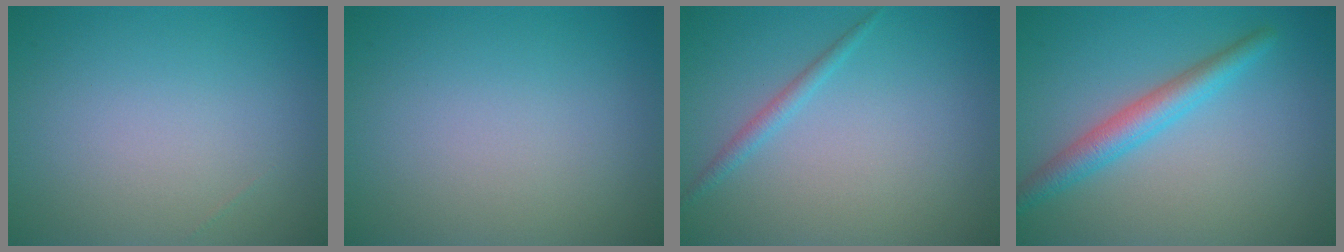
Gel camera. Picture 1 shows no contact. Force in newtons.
{"total": 0.0}
{"total": 1.3, "press": 1.3, "slide": 0.0}
{"total": 3.3, "press": 3.3, "slide": 0.2}